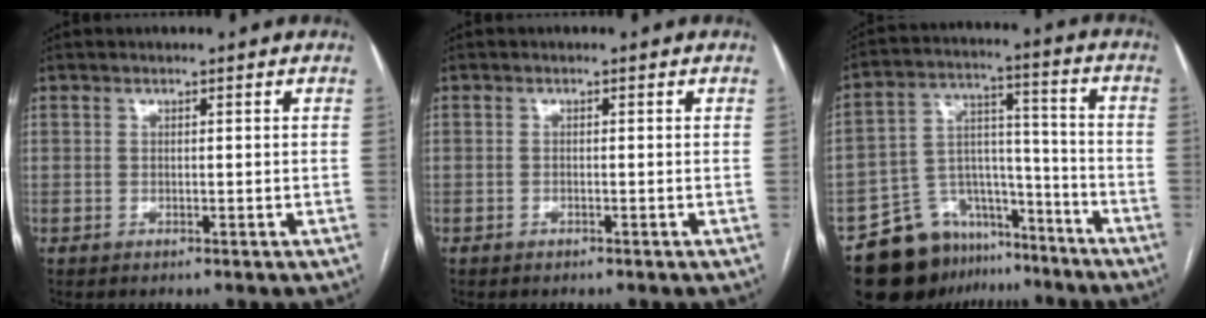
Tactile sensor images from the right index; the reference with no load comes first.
{"total": 0.0}
{"total": 17.2, "force": [-13.3, 9.5, 5.4], "torque": [-0.082, 0.079, -0.221]}